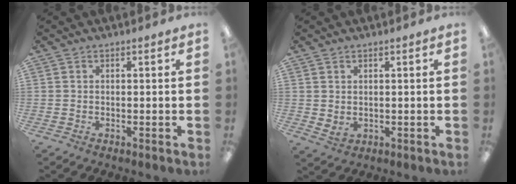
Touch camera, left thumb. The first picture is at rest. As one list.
[{"total": 2.0, "force": [1.1, 1.4, 1.0], "torque": [-0.012, -0.003, 0.020]}]